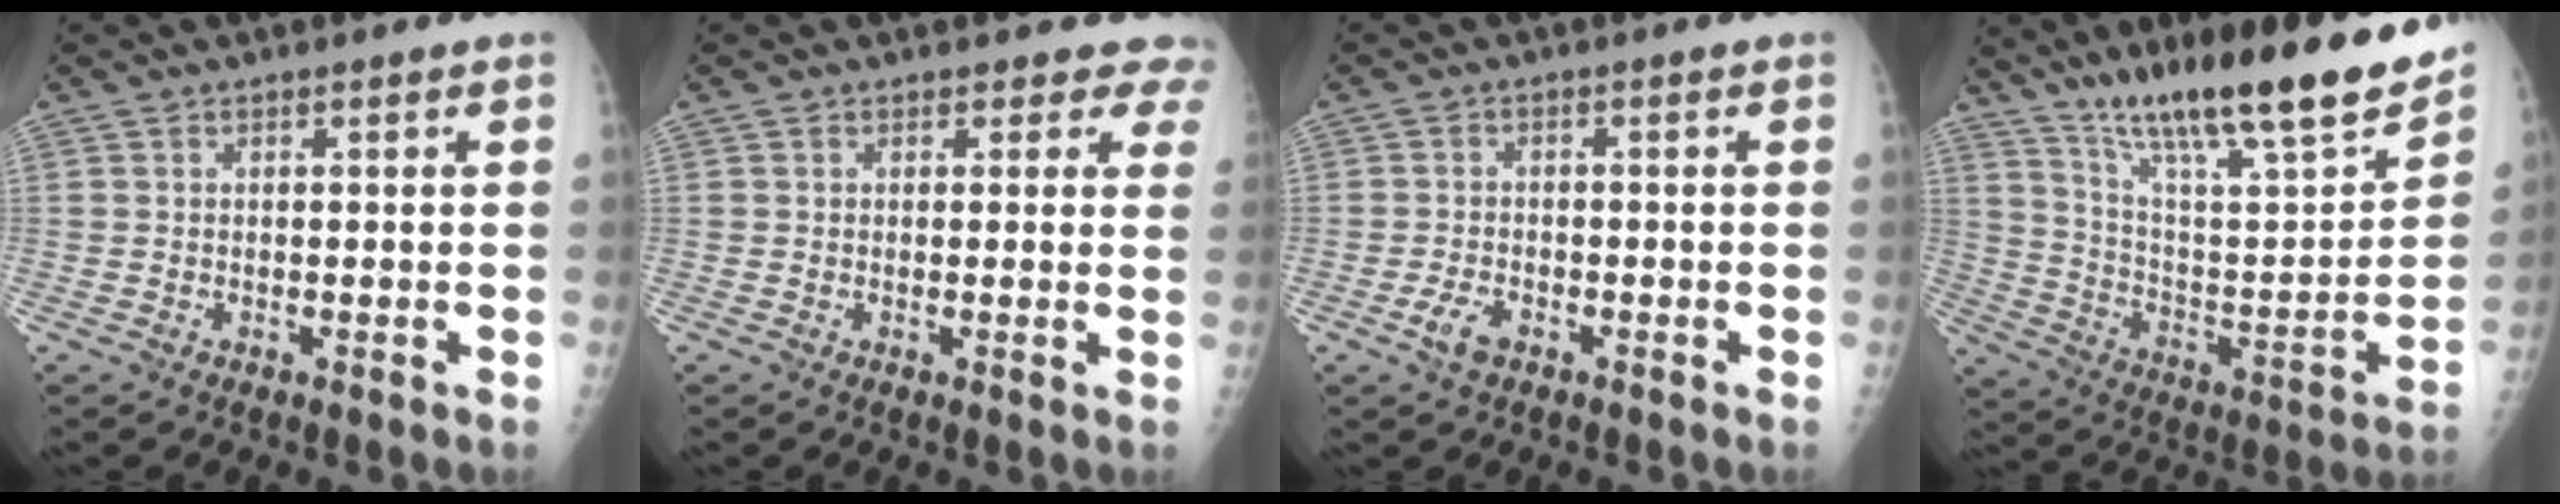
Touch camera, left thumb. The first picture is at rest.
{"total": 3.9, "force": [3.4, 2.0, -0.2], "torque": [0.041, -0.016, 0.011]}
{"total": 3.3, "force": [-1.9, 1.8, 2.0], "torque": [-0.042, 0.007, -0.033]}
{"total": 26.3, "force": [19.3, 4.4, 17.4], "torque": [-0.251, -0.071, 0.318]}